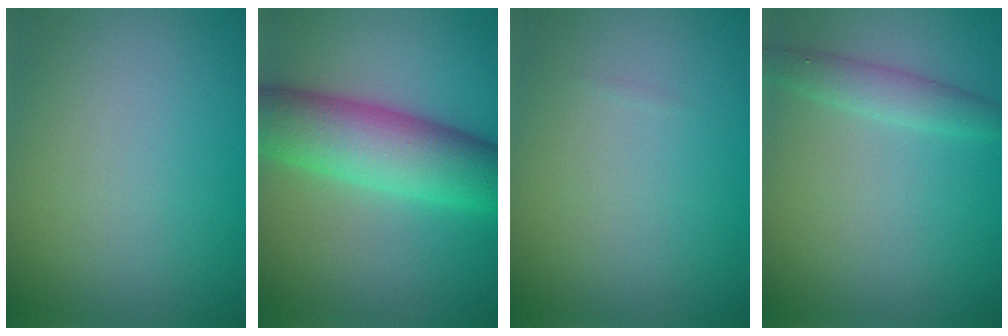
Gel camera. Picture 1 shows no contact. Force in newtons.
{"total": 9.1, "press": 9.1, "slide": 0.2}
{"total": 0.0}
{"total": 2.3, "press": 2.3, "slide": 0.1}